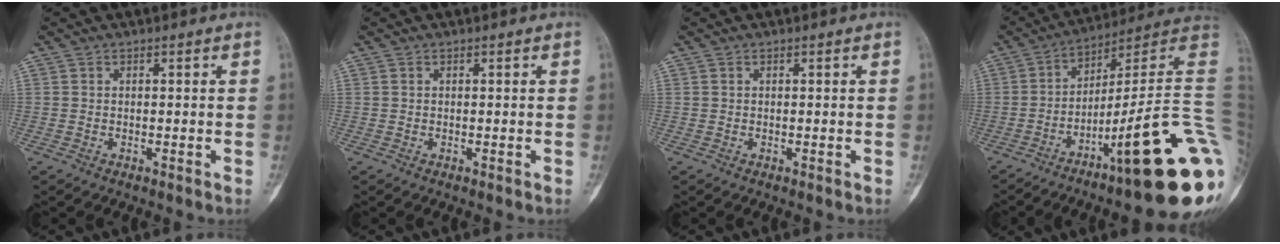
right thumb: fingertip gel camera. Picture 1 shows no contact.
{"total": 0.0}
{"total": 0.0}
{"total": 26.1, "force": [-8.4, 3.3, 24.5], "torque": [-0.261, 0.064, -0.121]}